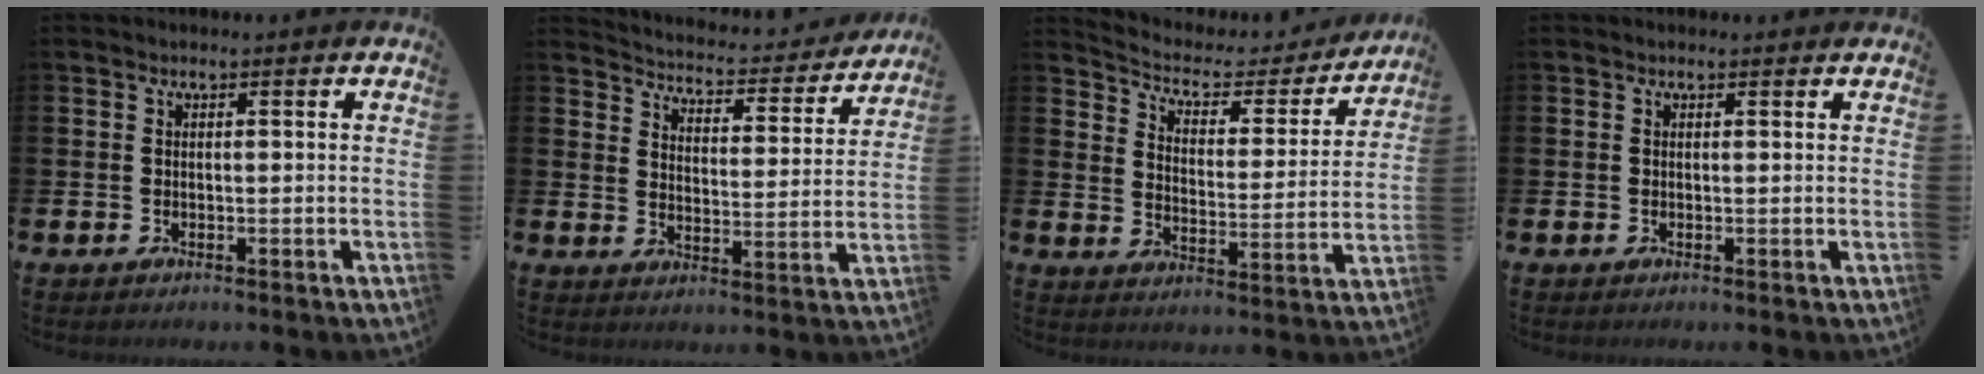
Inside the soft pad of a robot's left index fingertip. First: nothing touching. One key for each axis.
{"total": 4.4, "fx": 4.3, "fy": 0.8, "fz": 0.4, "tx": -0.029, "ty": -0.045, "tz": 0.067}
{"total": 5.0, "fx": 4.4, "fy": 2.1, "fz": 1.2, "tx": -0.046, "ty": -0.037, "tz": 0.065}
{"total": 0.0}